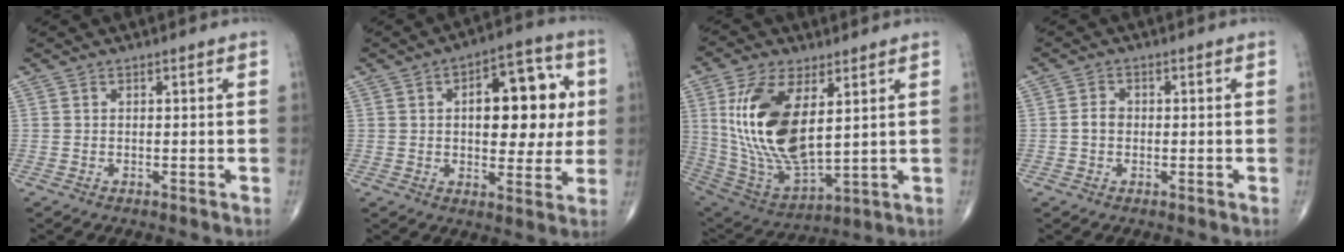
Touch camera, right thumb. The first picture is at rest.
{"total": 16.3, "force": [2.5, 8.4, 13.7], "torque": [-0.143, 0.015, 0.033]}
{"total": 19.9, "force": [5.0, 9.5, 16.7], "torque": [-0.323, -0.027, 0.107]}
{"total": 2.3, "force": [-0.3, 1.8, 1.3], "torque": [-0.018, 0.008, -0.009]}